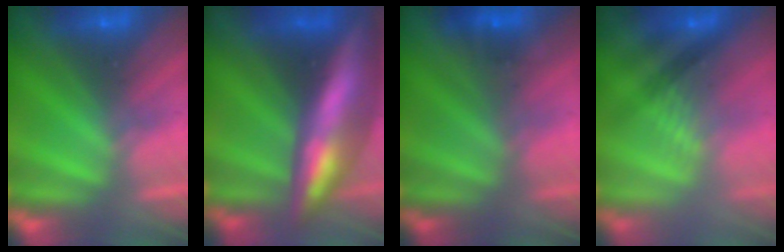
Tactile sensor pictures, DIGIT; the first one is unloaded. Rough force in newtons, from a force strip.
{"total": 13.7}
{"total": 1.6}
{"total": 2.2}